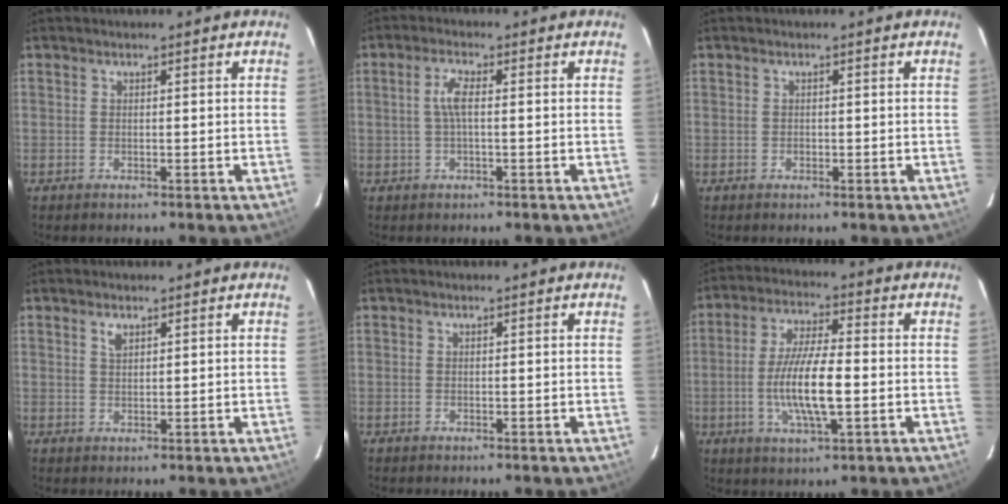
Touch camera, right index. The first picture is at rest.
{"total": 3.5, "force": [0.2, 0.8, 3.4], "torque": [-0.070, 0.005, 0.003]}
{"total": 0.5, "force": [-0.1, 0.5, 0.2], "torque": [-0.001, 0.001, -0.002]}
{"total": 1.7, "force": [1.1, 0.8, 1.0], "torque": [-0.018, 0.004, 0.020]}
{"total": 0.0}
{"total": 11.1, "force": [-2.0, 2.5, 10.6], "torque": [-0.206, -0.006, -0.038]}